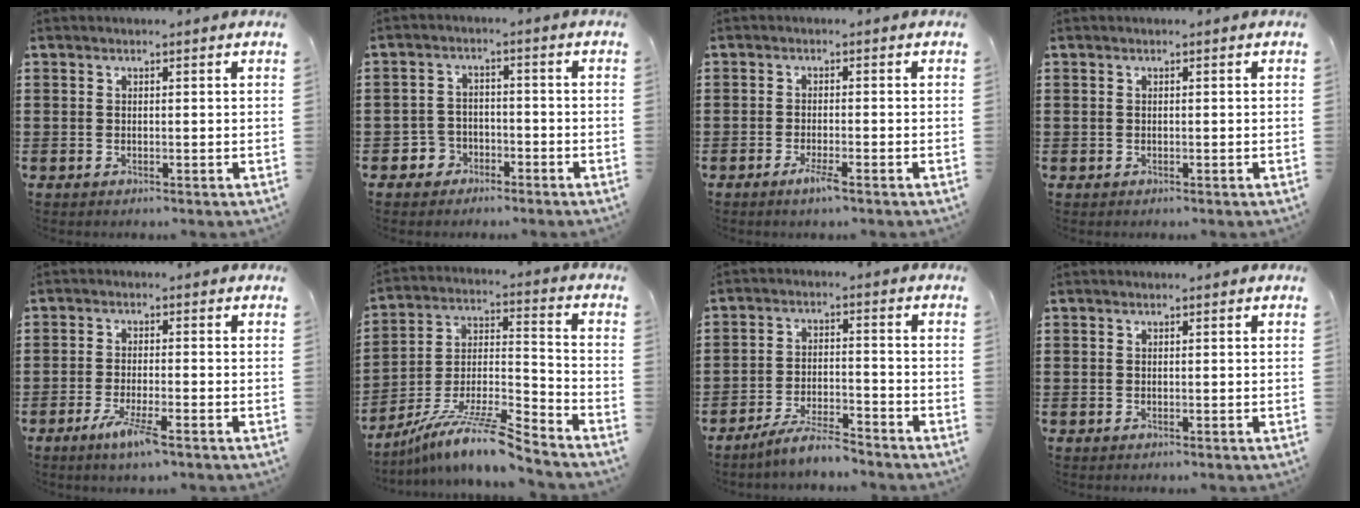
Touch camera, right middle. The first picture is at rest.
{"total": 3.1, "force": [-2.4, 1.9, 0.2], "torque": [-0.014, 0.007, -0.053]}
{"total": 2.6, "force": [-1.6, 0.3, 2.0], "torque": [-0.034, -0.001, -0.027]}
{"total": 0.0}
{"total": 4.6, "force": [-2.7, 0.5, 3.7], "torque": [-0.071, -0.008, -0.047]}
{"total": 11.4, "force": [-9.4, 0.7, 6.4], "torque": [-0.116, 0.010, -0.182]}
{"total": 5.3, "force": [-4.9, 0.4, 2.1], "torque": [-0.046, 0.000, -0.096]}
{"total": 0.0}